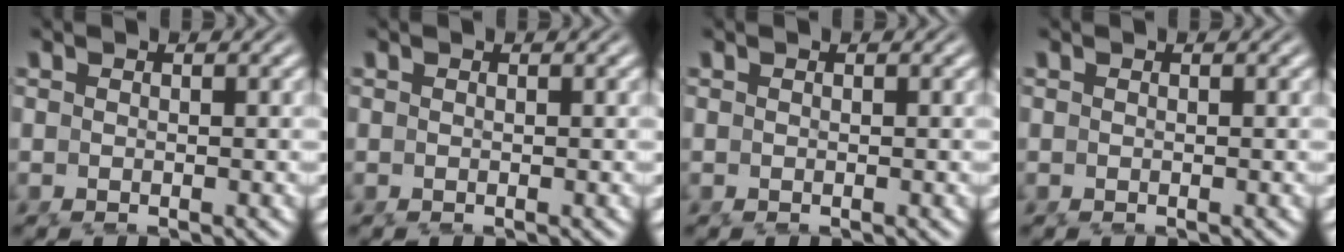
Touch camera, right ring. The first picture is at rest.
{"total": 0.0}
{"total": 0.0}
{"total": 0.0}